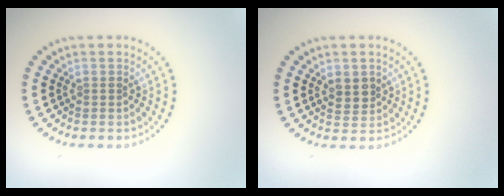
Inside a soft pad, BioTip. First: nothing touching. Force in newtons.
{"total": 1.9, "press": 1.8, "slide": 0.6}